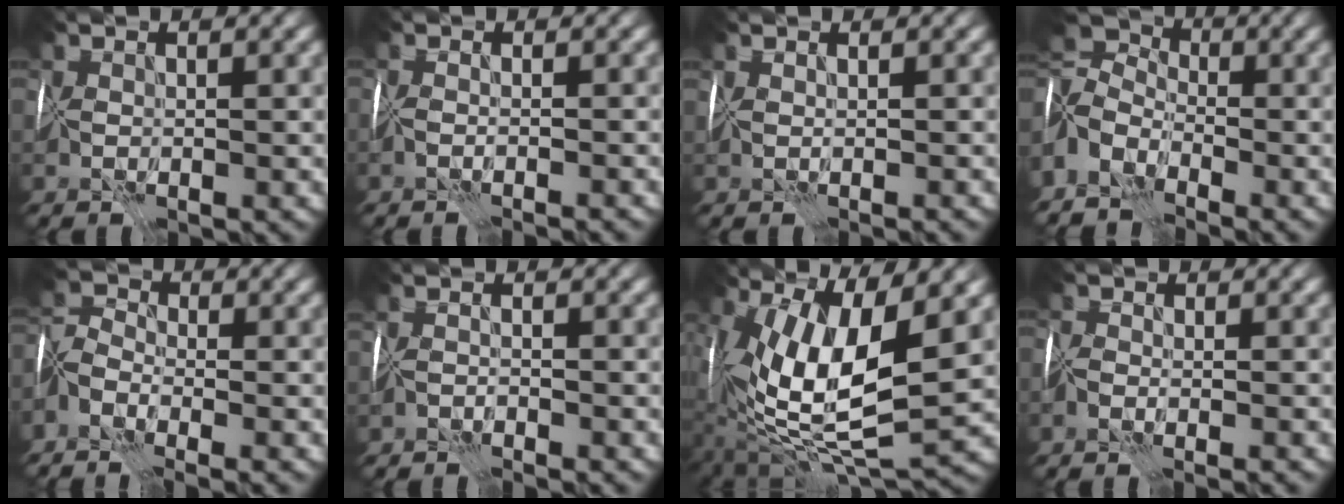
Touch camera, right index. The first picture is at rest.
{"total": 1.8, "force": [-1.4, -1.0, 0.1], "torque": [0.003, 0.010, -0.022]}
{"total": 0.9, "force": [0.2, -0.9, -0.2], "torque": [0.006, -0.002, 0.010]}
{"total": 5.5, "force": [-3.0, 3.4, 3.1], "torque": [-0.073, 0.001, -0.075]}
{"total": 7.0, "force": [-5.3, 3.0, 3.5], "torque": [-0.067, -0.012, -0.074]}
{"total": 1.7, "force": [-1.2, -1.1, -0.5], "torque": [0.012, 0.007, -0.022]}
{"total": 12.6, "force": [2.1, 4.0, 11.8], "torque": [-0.211, -0.005, 0.051]}
{"total": 3.0, "force": [-2.8, 0.5, 0.9], "torque": [-0.001, 0.005, -0.034]}